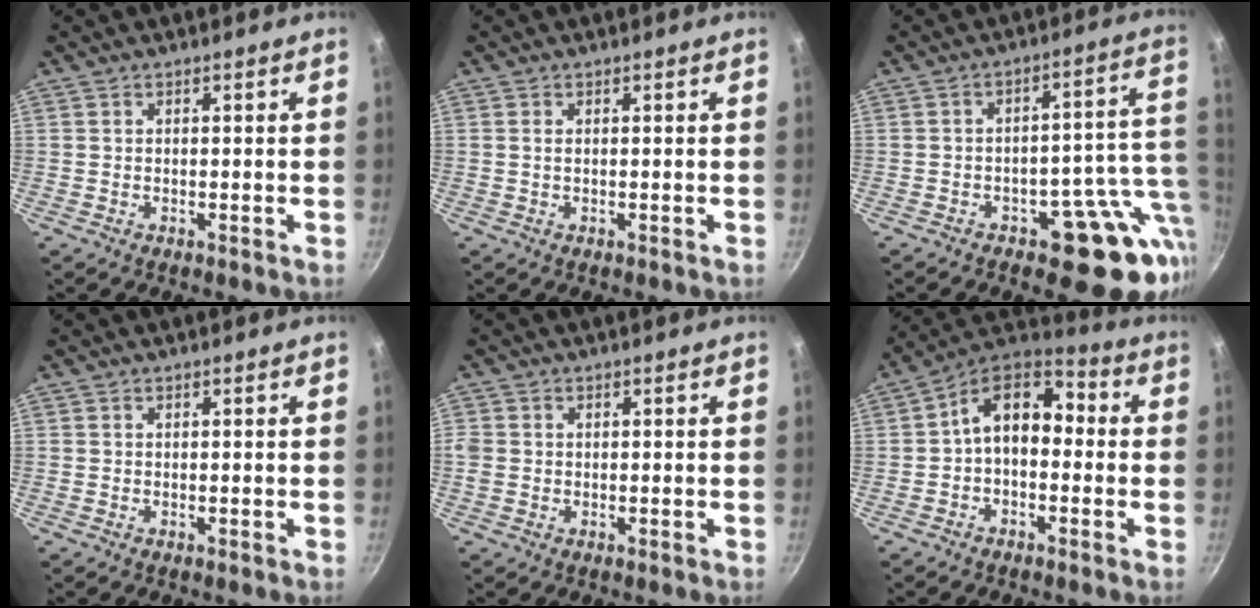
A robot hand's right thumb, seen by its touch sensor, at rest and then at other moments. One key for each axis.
{"total": 0.6, "fx": 0.1, "fy": 0.3, "fz": 0.5, "tx": -0.011, "ty": 0.001, "tz": 0.001}
{"total": 16.4, "fx": -6.3, "fy": 7.2, "fz": 13.3, "tx": -0.086, "ty": 0.057, "tz": -0.072}
{"total": 0.0}
{"total": 2.7, "fx": 0.0, "fy": 2.3, "fz": 1.3, "tx": -0.033, "ty": 0.004, "tz": 0.002}
{"total": 12.2, "fx": 0.0, "fy": 7.9, "fz": 9.4, "tx": -0.113, "ty": 0.045, "tz": -0.019}